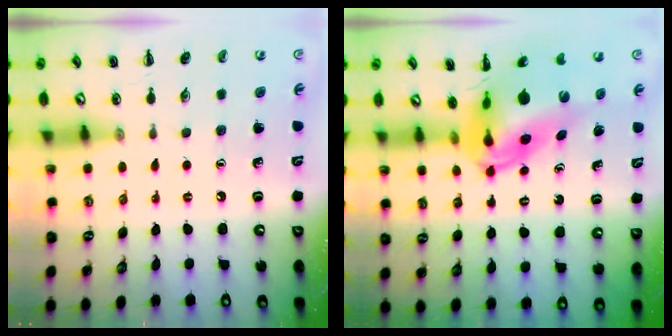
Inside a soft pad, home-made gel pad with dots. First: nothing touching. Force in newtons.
{"total": 8.6, "press": 8.2, "slide": 2.5}